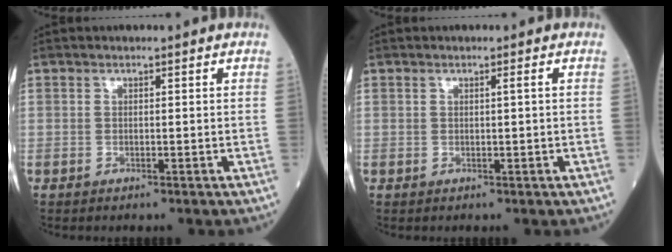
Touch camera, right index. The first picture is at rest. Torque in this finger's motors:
{"motor_torque": [0.19, 0.23, 0.14, 0.04]}